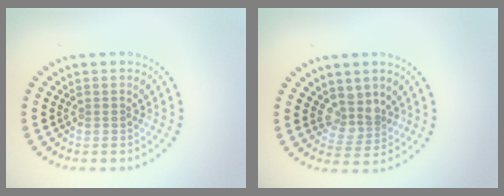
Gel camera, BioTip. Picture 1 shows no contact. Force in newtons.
{"total": 2.5, "press": 1.9, "slide": 1.6}